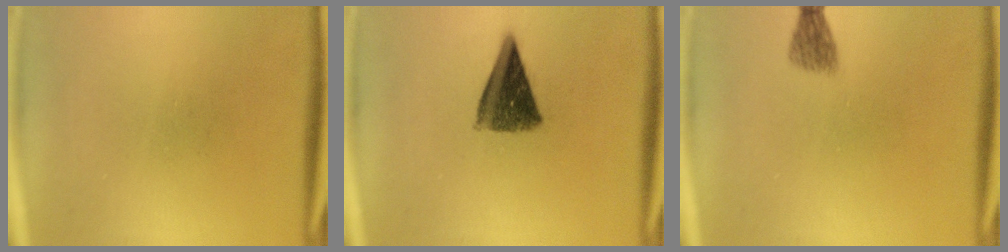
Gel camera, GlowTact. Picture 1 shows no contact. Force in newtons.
{"total": 9.5}
{"total": 2.4}